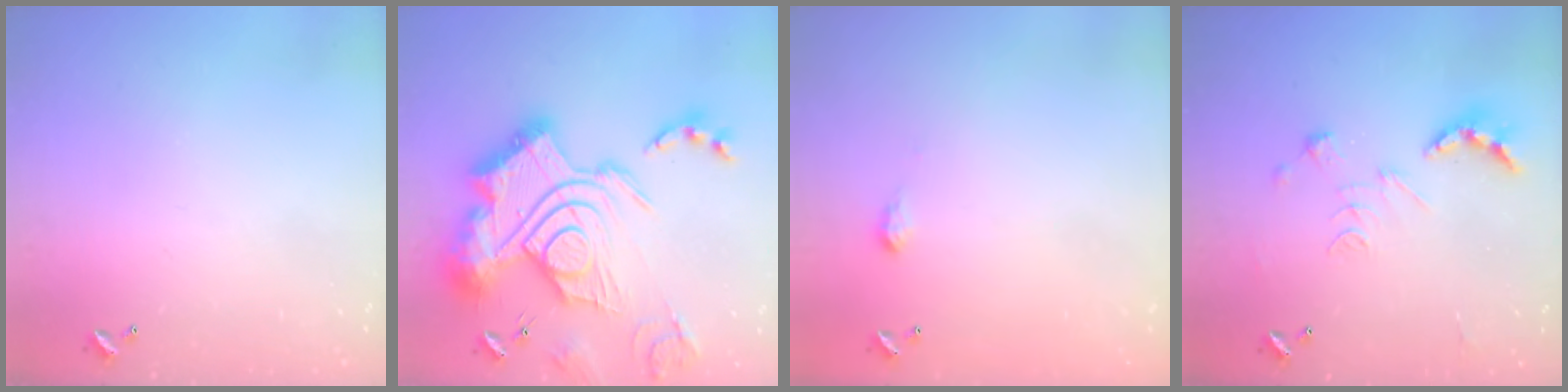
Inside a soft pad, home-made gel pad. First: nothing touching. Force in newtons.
{"total": 3.9, "press": 3.0, "slide": 2.5}
{"total": 2.0, "press": 2.0, "slide": 0.3}
{"total": 2.5, "press": 2.0, "slide": 1.5}